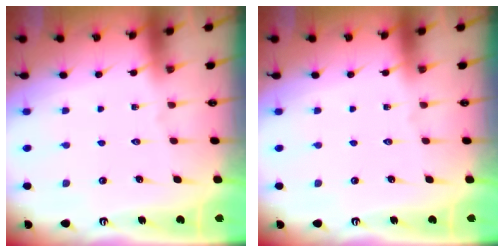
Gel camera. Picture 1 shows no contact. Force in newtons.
{"total": 0.0}